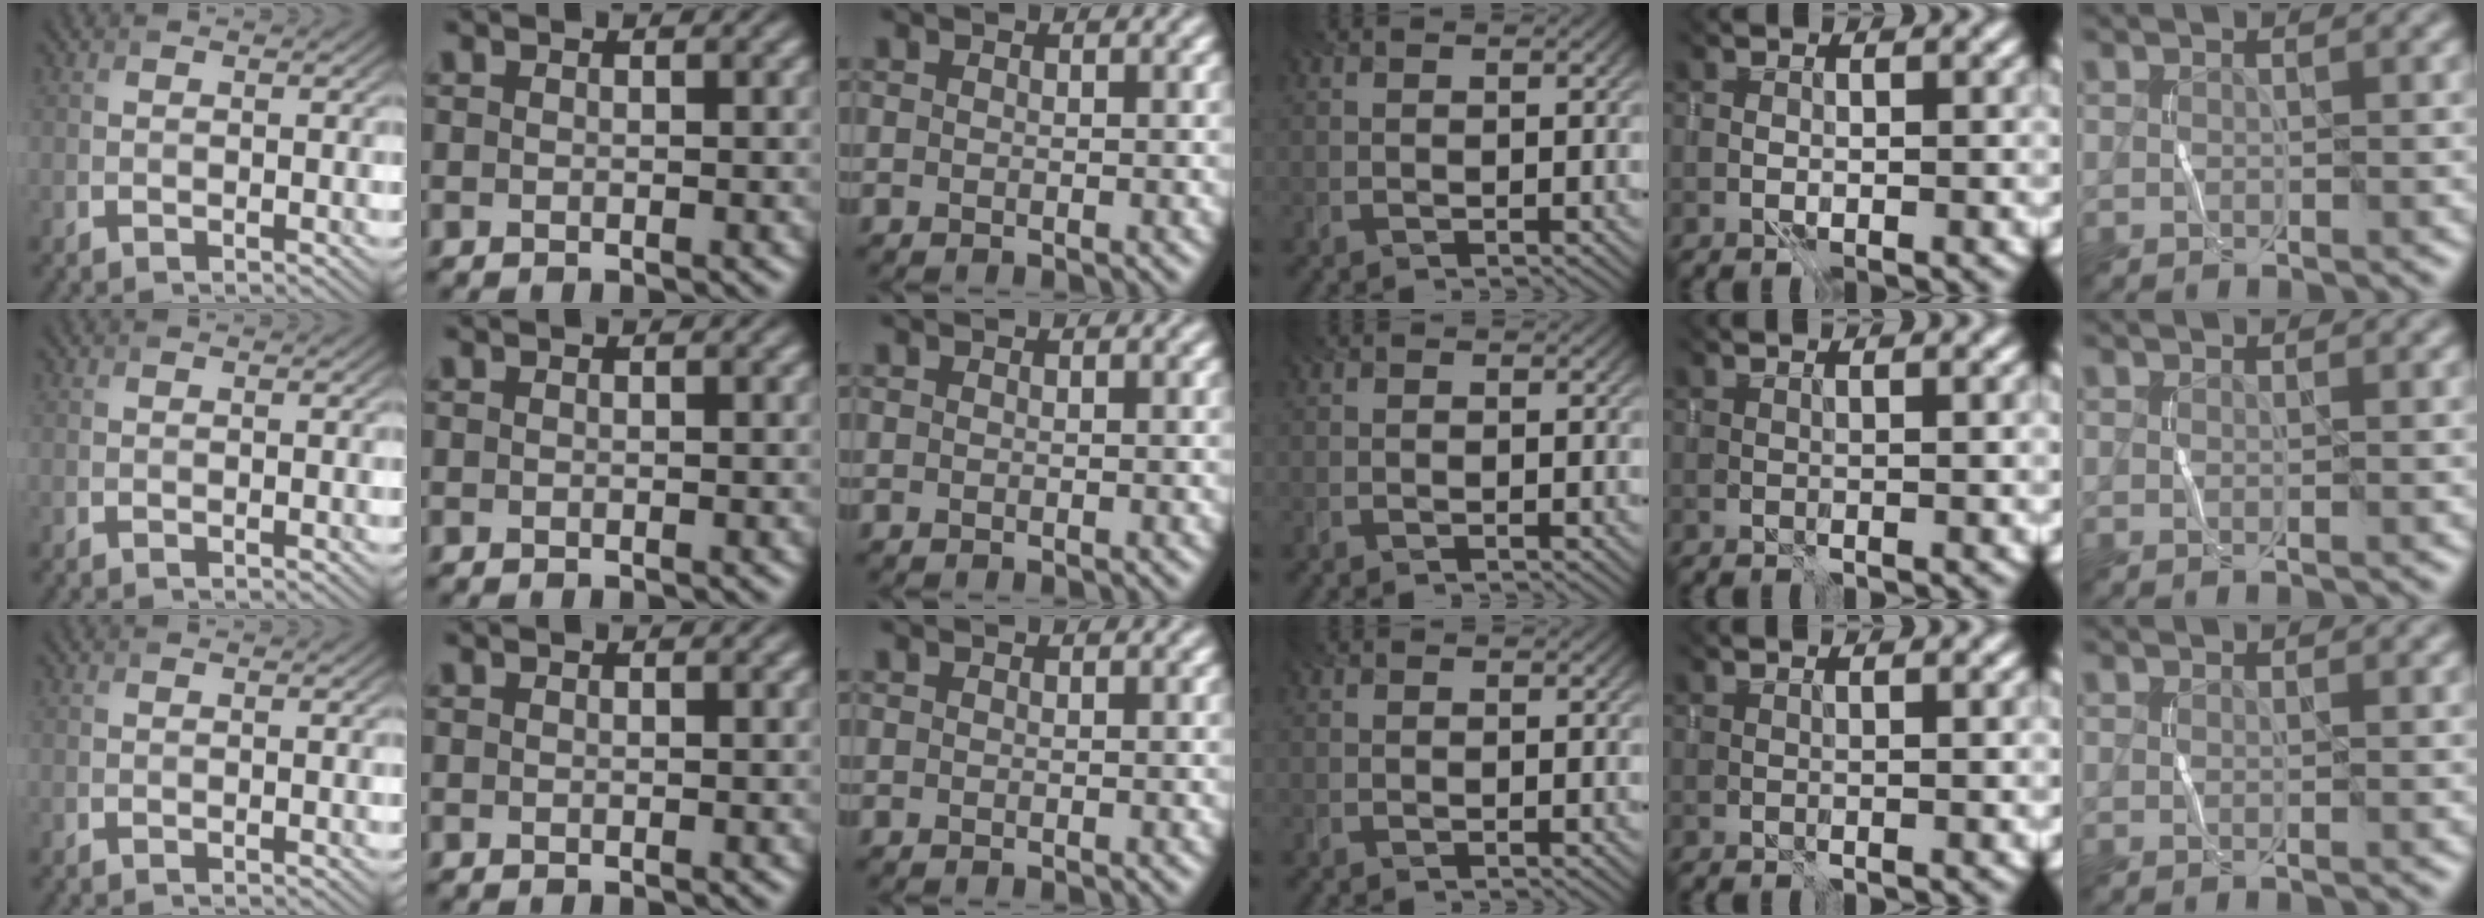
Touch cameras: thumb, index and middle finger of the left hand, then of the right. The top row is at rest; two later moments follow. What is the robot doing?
{"motion": "wrap", "object": "cellophane"}